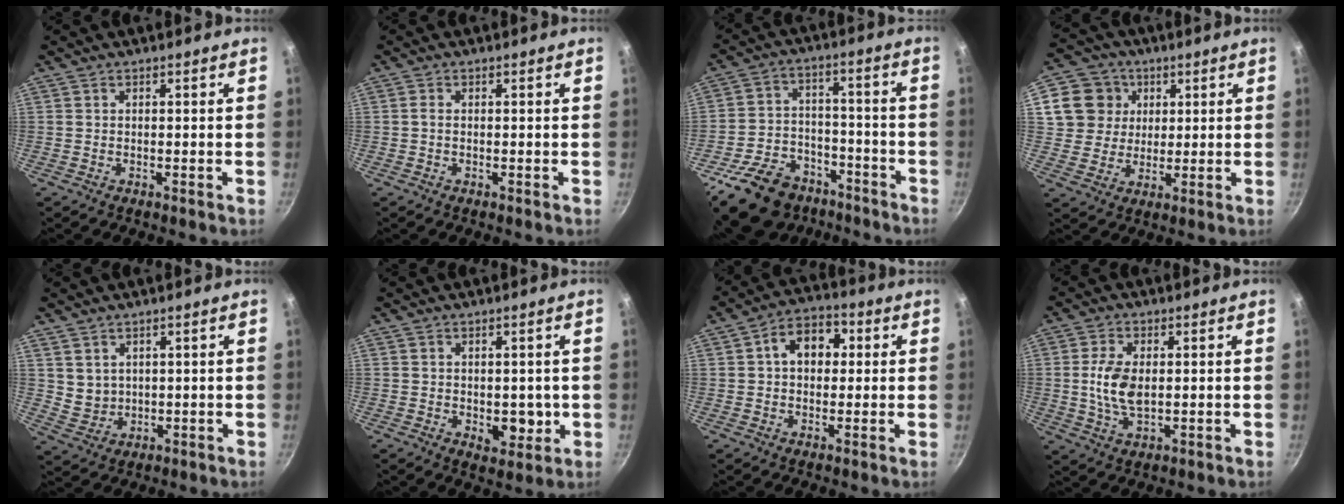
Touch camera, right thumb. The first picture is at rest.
{"total": 0.8, "force": [-0.1, 0.4, 0.7], "torque": [-0.017, 0.002, -0.003]}
{"total": 18.8, "force": [-13.2, 11.4, 7.1], "torque": [-0.108, 0.082, -0.204]}
{"total": 10.2, "force": [3.4, 9.2, 2.8], "torque": [-0.021, 0.002, 0.055]}
{"total": 3.9, "force": [1.6, 3.3, 1.3], "torque": [-0.004, -0.006, 0.043]}
{"total": 4.3, "force": [-0.4, 2.9, 3.1], "torque": [-0.017, -0.004, -0.003]}
{"total": 8.7, "force": [1.6, 6.3, 5.9], "torque": [-0.052, 0.017, 0.012]}
{"total": 7.5, "force": [0.4, 4.1, 6.2], "torque": [-0.125, -0.003, 0.008]}